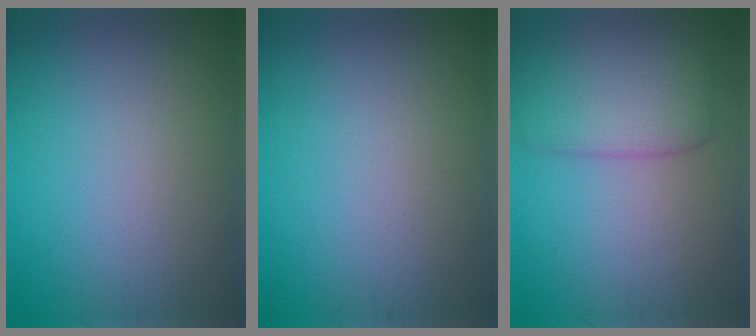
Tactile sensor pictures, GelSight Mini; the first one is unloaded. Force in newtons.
{"total": 0.0}
{"total": 5.2, "press": 5.2, "slide": 0.2}